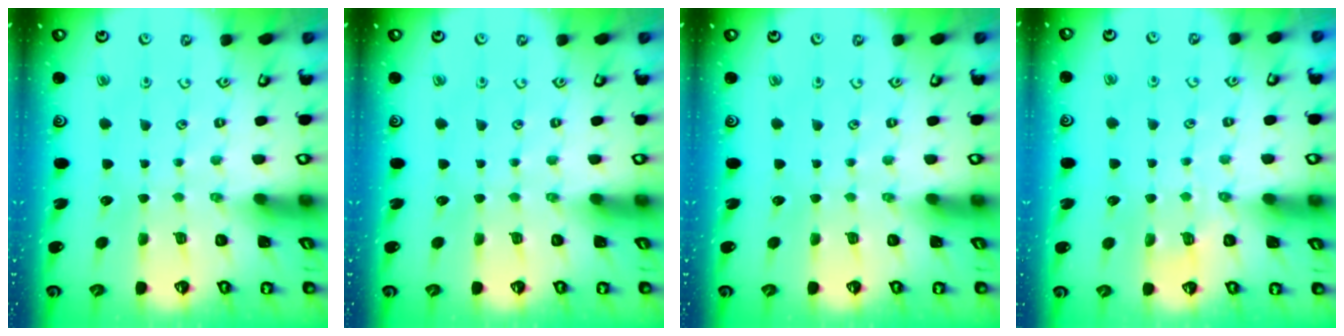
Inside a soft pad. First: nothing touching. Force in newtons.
{"total": 0.0}
{"total": 0.0}
{"total": 2.8, "press": 2.5, "slide": 1.3}